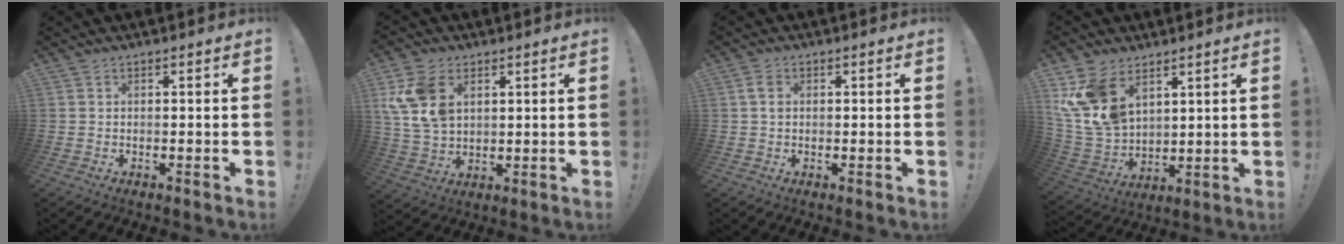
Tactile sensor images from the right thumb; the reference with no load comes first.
{"total": 12.7, "force": [4.8, 8.6, 8.0], "torque": [-0.163, -0.008, 0.093]}
{"total": 2.7, "force": [0.6, 1.9, 1.8], "torque": [-0.024, 0.001, 0.008]}
{"total": 14.5, "force": [7.6, 9.5, 7.9], "torque": [-0.164, -0.046, 0.151]}